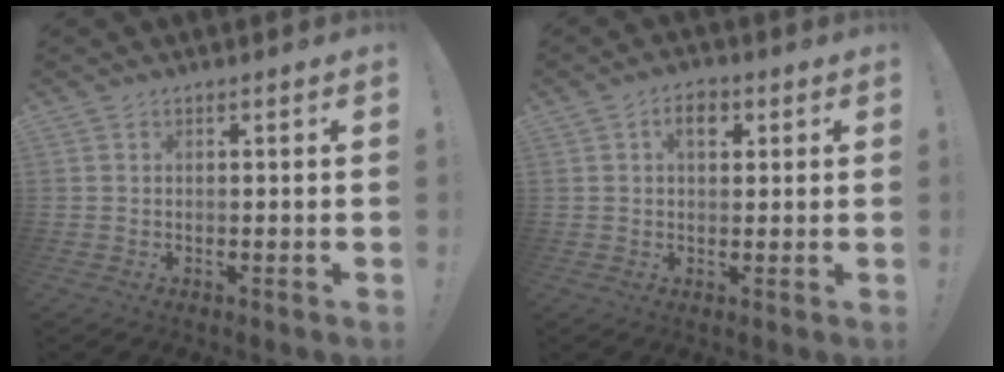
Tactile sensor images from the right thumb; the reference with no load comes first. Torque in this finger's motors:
{"motor_torque": [-0.02, 0.02, 0.00, 0.00, 0.00]}